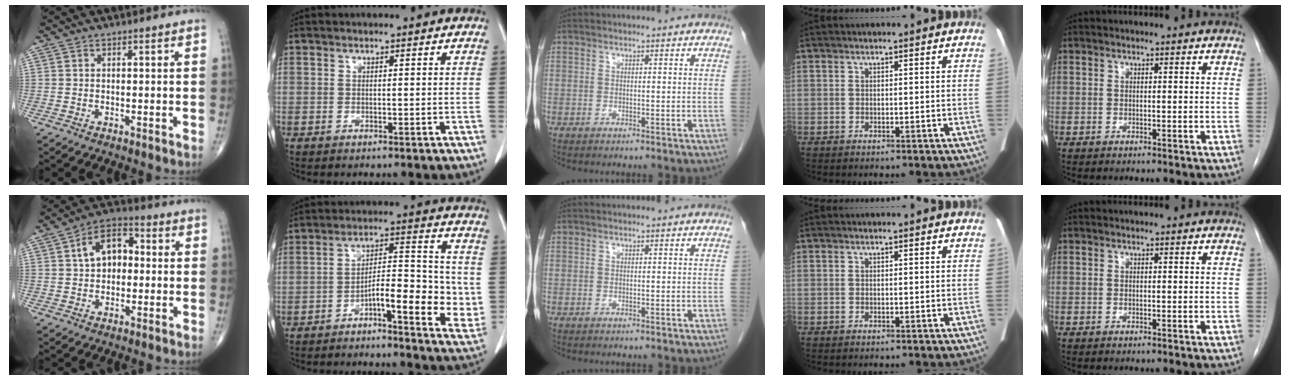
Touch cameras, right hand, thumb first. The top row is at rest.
{"thumb": {"total": 9.4, "force": [1.1, 6.3, 6.9], "torque": [-0.092, 0.026, 0.009]}, "index": {"total": 11.3, "force": [-3.1, 3.2, 10.4], "torque": [-0.142, 0.021, -0.046]}}